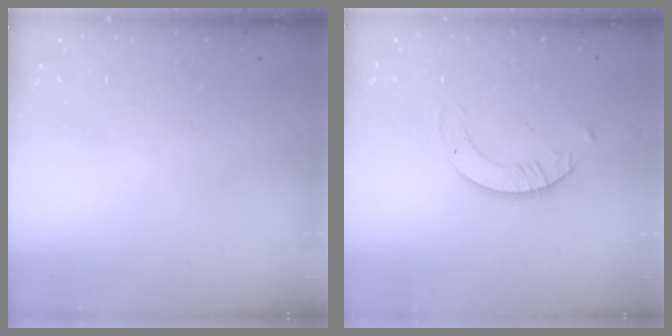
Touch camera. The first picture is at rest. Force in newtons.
{"total": 2.0, "press": 2.0, "slide": 0.2}